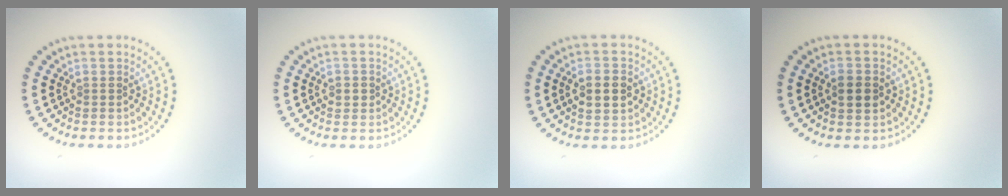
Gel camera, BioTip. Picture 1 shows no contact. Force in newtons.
{"total": 1.0, "press": 1.0, "slide": 0.3}
{"total": 3.1, "press": 3.1, "slide": 0.1}
{"total": 2.3, "press": 2.3, "slide": 0.0}